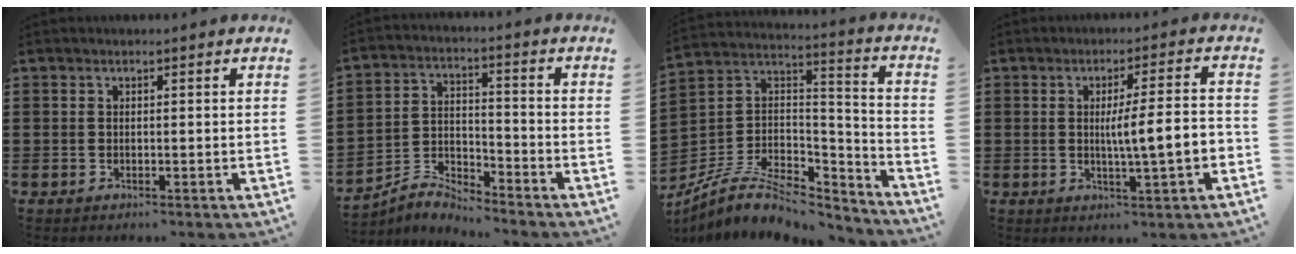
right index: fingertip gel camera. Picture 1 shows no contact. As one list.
[{"total": 4.5, "force": [-4.4, 0.9, 0.4], "torque": [-0.020, 0.002, -0.094]}, {"total": 9.4, "force": [-6.3, 4.4, 5.4], "torque": [-0.107, 0.016, -0.119]}, {"total": 7.0, "force": [-0.8, 0.5, 7.0], "torque": [-0.114, -0.006, -0.021]}]